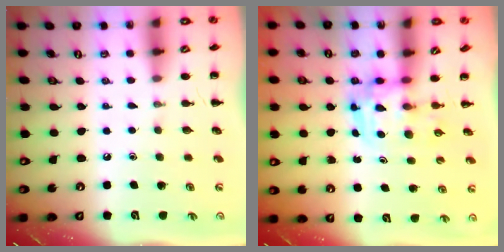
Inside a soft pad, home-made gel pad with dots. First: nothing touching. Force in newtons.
{"total": 3.5, "press": 3.5, "slide": 0.6}